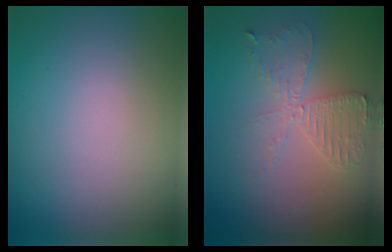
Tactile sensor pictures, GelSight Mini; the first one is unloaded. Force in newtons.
{"total": 3.6, "press": 3.0, "slide": 1.9}